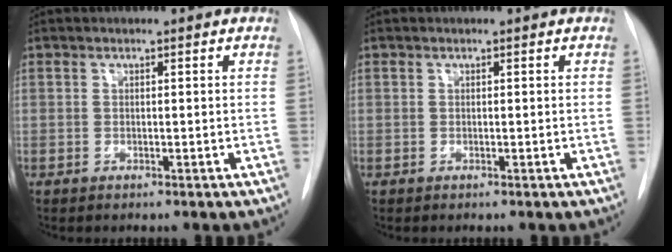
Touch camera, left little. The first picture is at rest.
{"total": 0.0}